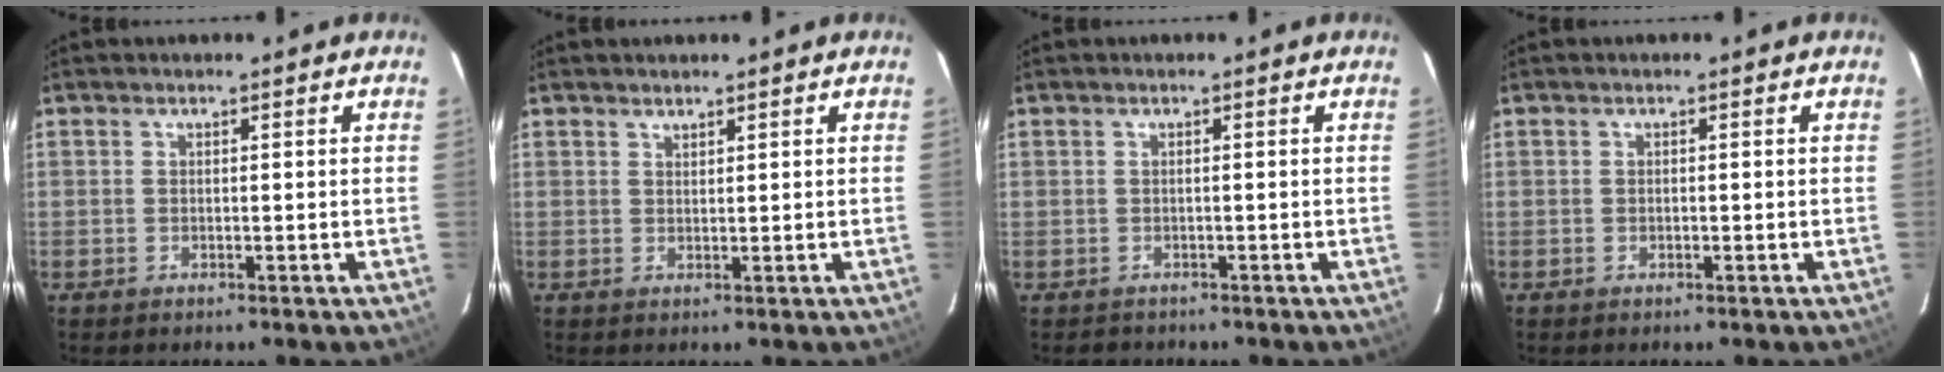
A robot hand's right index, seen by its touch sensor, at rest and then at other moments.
{"total": 1.0, "force": [0.9, 0.3, 0.1], "torque": [-0.003, 0.001, 0.018]}
{"total": 1.7, "force": [-1.1, 1.4, -0.1], "torque": [0.001, 0.006, -0.012]}
{"total": 0.0}